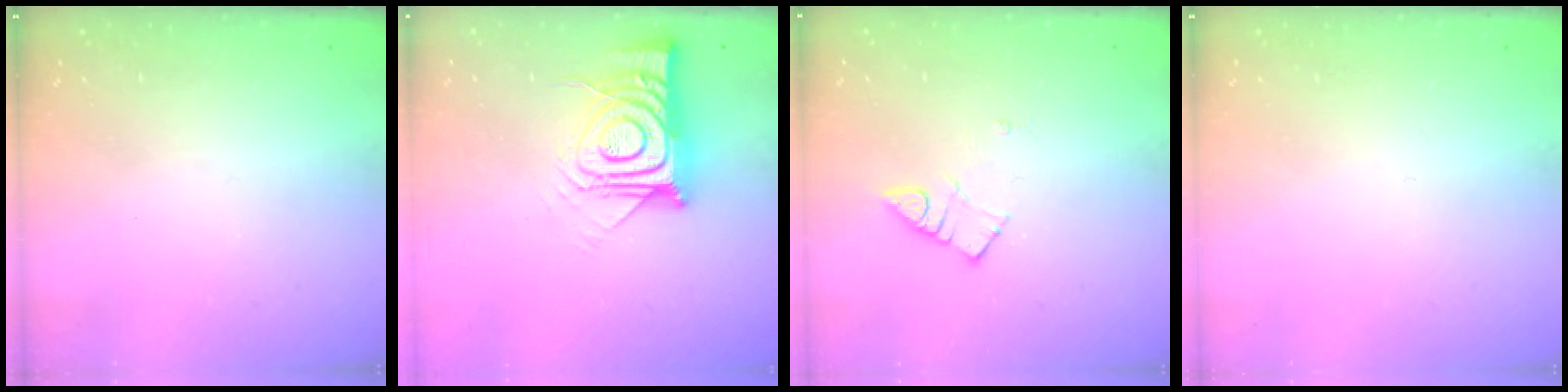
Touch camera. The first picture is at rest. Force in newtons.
{"total": 16.1, "press": 16.1, "slide": 1.3}
{"total": 3.4, "press": 3.4, "slide": 0.5}
{"total": 0.0}